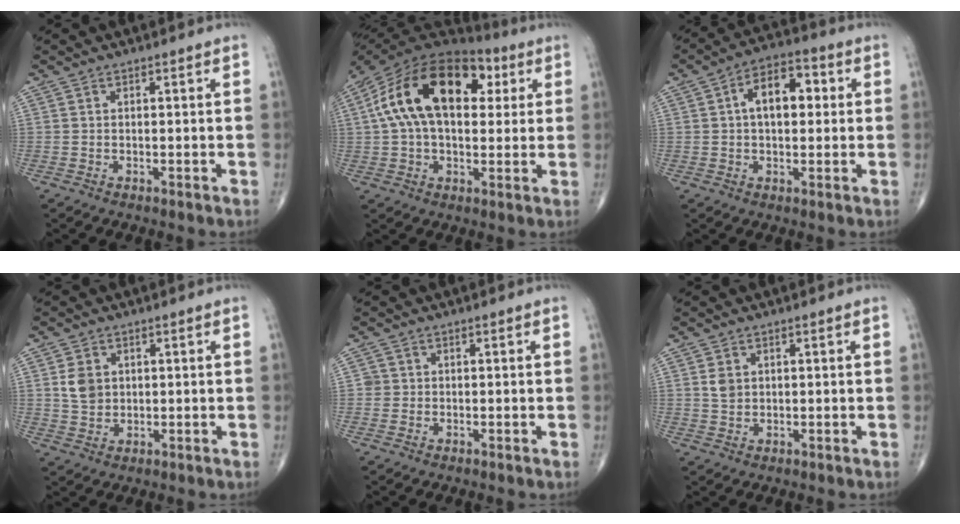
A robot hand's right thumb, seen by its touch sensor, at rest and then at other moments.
{"total": 22.6, "force": [5.7, 13.2, 17.4], "torque": [-0.303, 0.035, 0.086]}
{"total": 10.0, "force": [1.7, 5.8, 8.0], "torque": [-0.110, 0.022, 0.020]}
{"total": 4.6, "force": [1.0, 3.7, 2.6], "torque": [-0.032, -0.004, 0.023]}
{"total": 1.4, "force": [-0.1, 1.4, 0.0], "torque": [0.010, 0.006, -0.004]}
{"total": 2.4, "force": [0.7, 1.9, 1.4], "torque": [-0.017, -0.004, 0.016]}